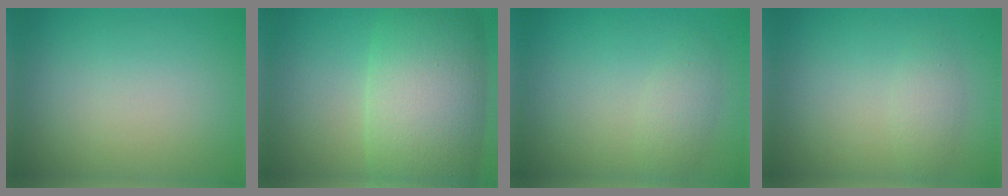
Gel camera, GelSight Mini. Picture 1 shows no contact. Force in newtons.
{"total": 11.7, "press": 11.7, "slide": 0.1}
{"total": 1.9, "press": 1.9, "slide": 0.1}
{"total": 1.6, "press": 1.6, "slide": 0.0}